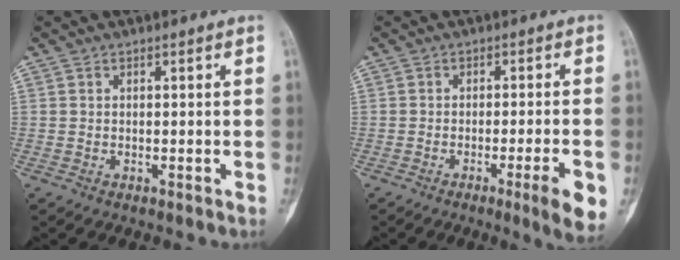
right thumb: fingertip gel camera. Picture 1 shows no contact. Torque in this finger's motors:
{"motor_torque": [1.03, 0.22, 0.45, -0.66, 0.25]}